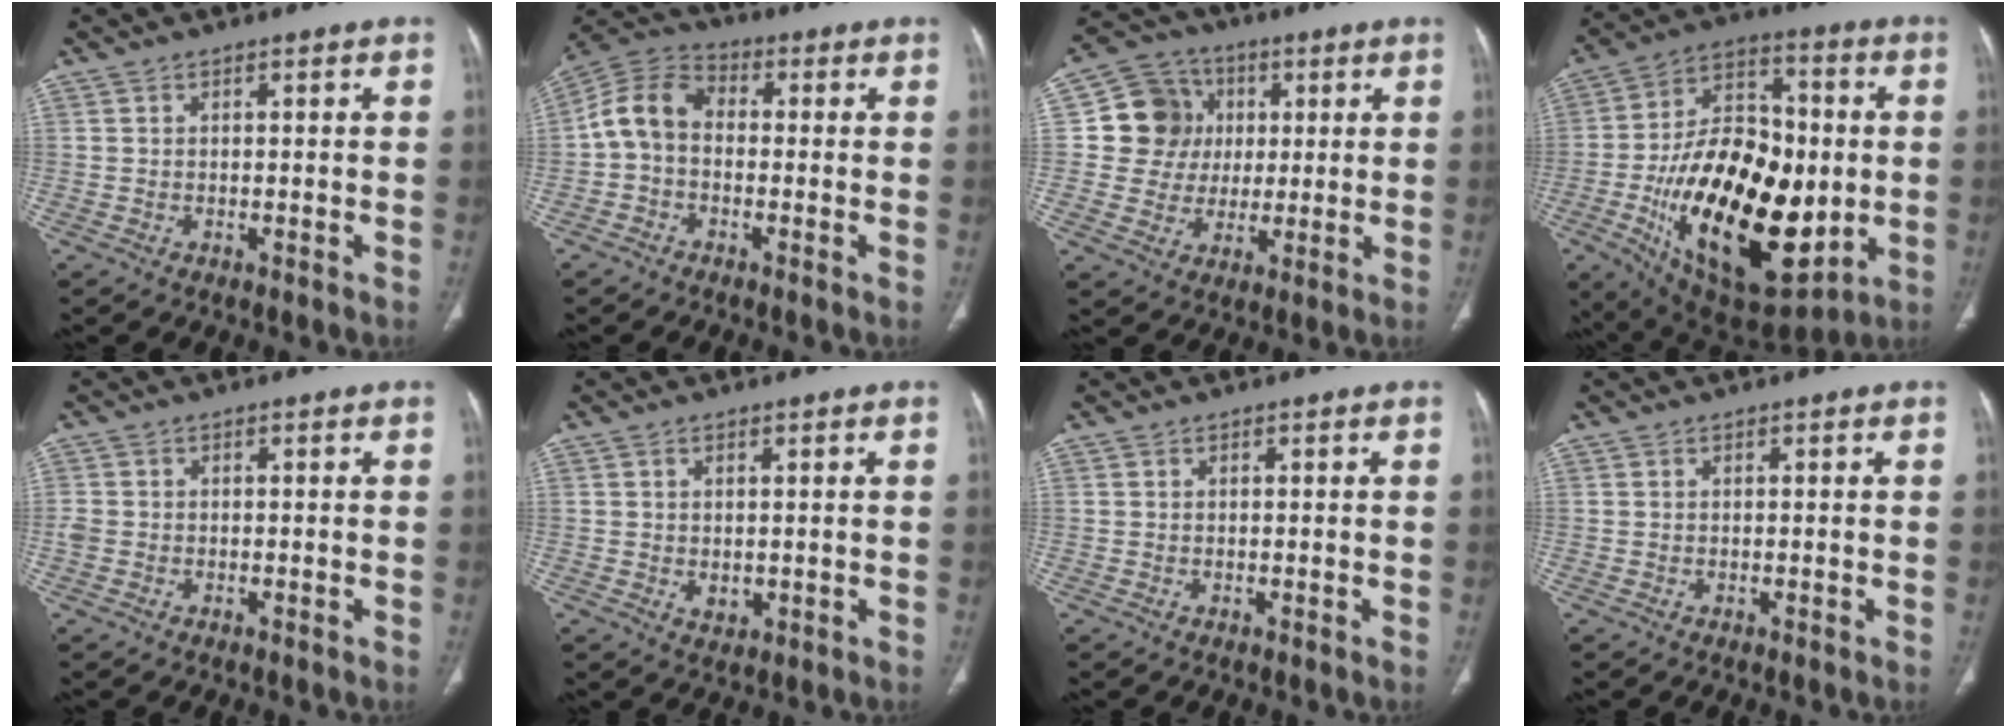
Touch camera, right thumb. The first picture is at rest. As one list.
[{"total": 8.8, "force": [-0.7, 6.5, 5.9], "torque": [-0.103, 0.028, -0.030]}, {"total": 11.8, "force": [2.2, 11.0, 3.7], "torque": [-0.032, 0.007, 0.036]}, {"total": 32.9, "force": [-5.1, 17.9, 27.1], "torque": [-0.469, -0.010, -0.060]}, {"total": 1.7, "force": [-0.3, 1.5, 0.8], "torque": [-0.018, 0.003, -0.007]}, {"total": 2.6, "force": [0.1, 1.8, 1.8], "torque": [-0.022, -0.006, 0.010]}, {"total": 0.0}, {"total": 0.0}]